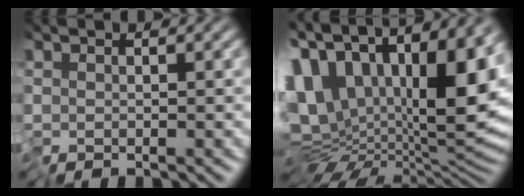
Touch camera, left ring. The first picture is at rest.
{"total": 16.1, "force": [5.7, 7.5, 13.0], "torque": [-0.242, 0.022, 0.110]}